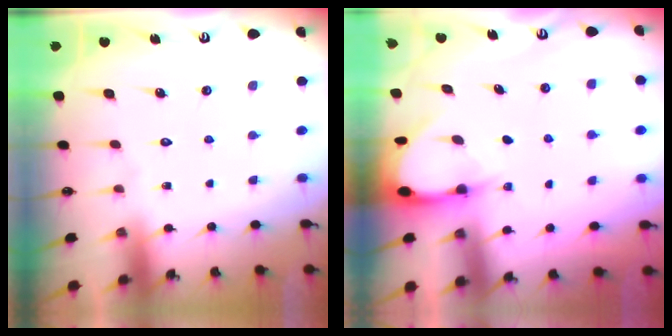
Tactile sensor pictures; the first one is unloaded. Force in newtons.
{"total": 3.0, "press": 3.0, "slide": 0.3}